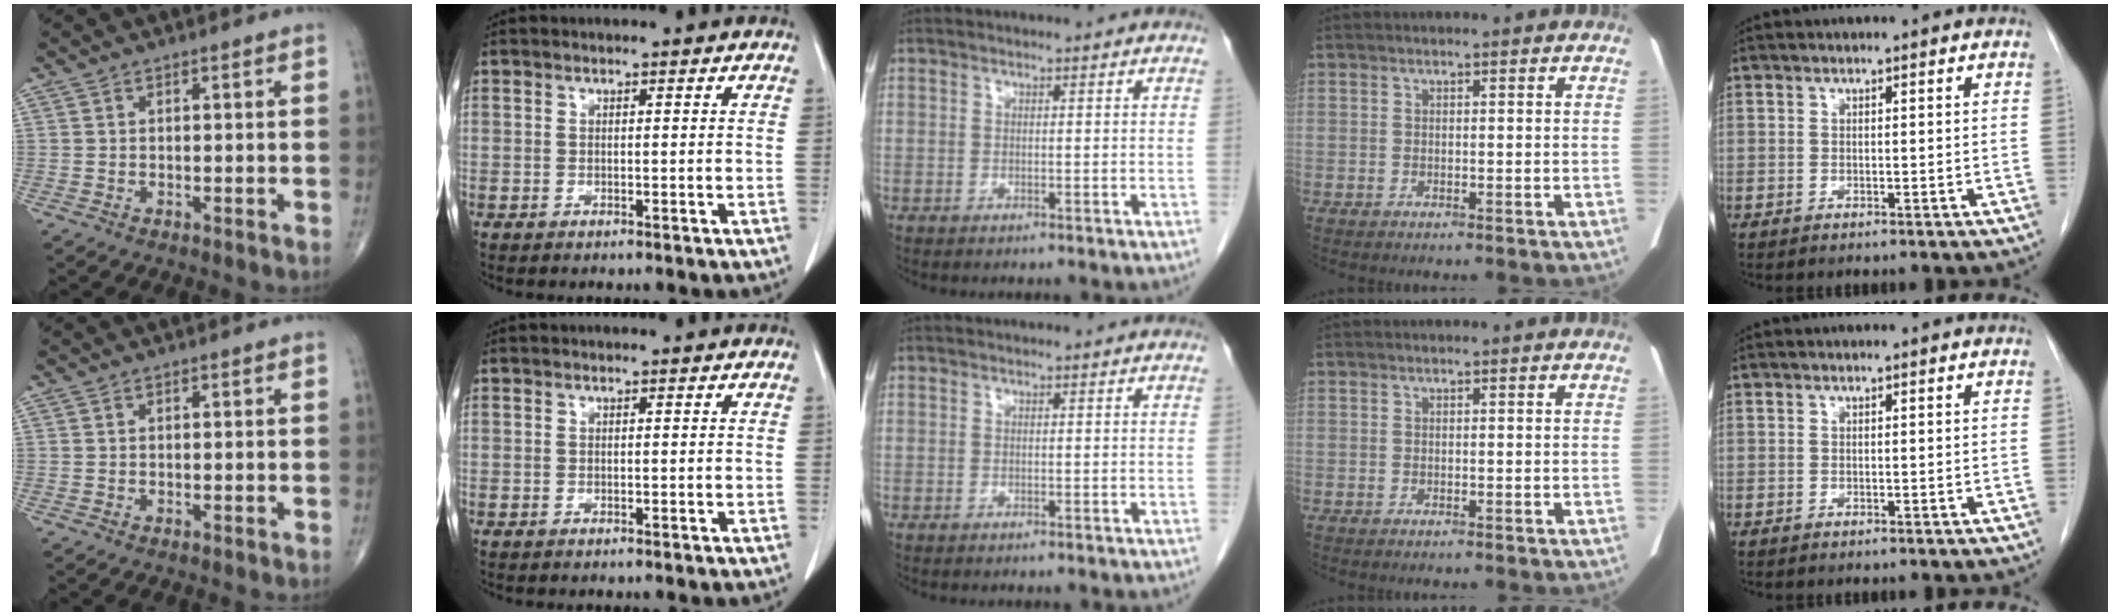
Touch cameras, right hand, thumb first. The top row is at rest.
{}